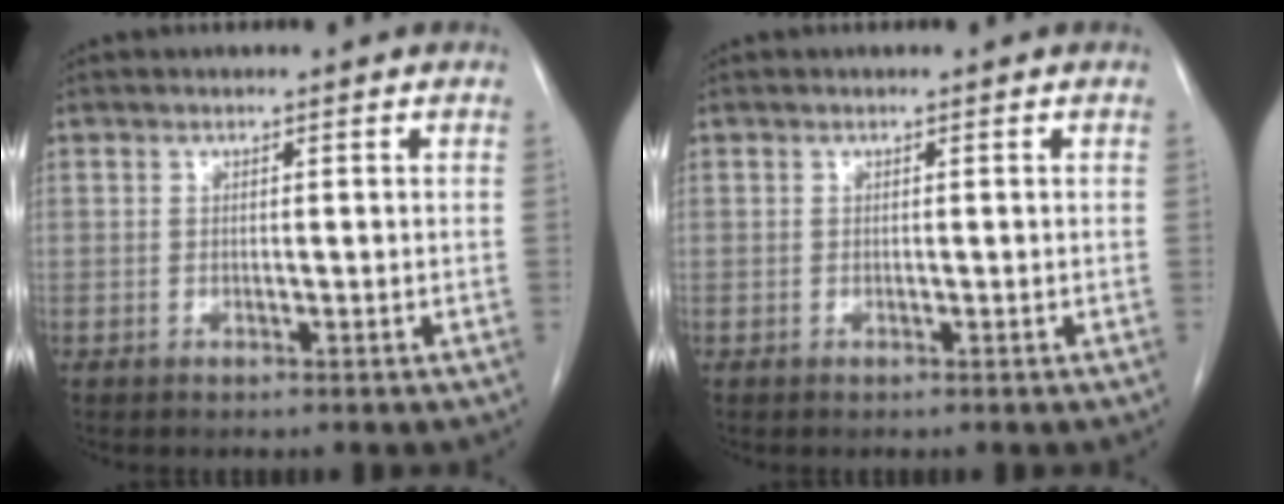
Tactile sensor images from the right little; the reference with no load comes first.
{"total": 0.0}